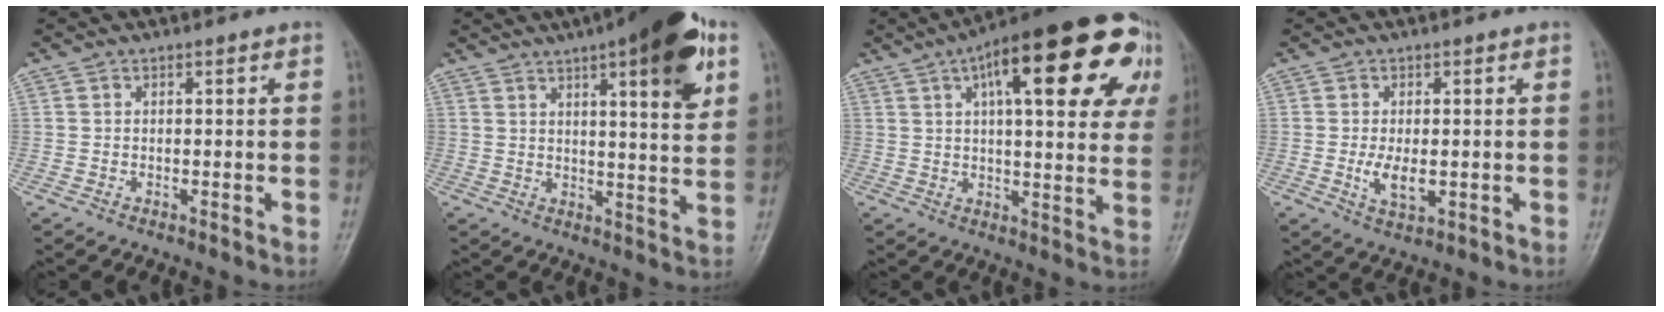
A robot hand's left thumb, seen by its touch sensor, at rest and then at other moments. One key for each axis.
{"total": 17.0, "fx": 8.3, "fy": 4.4, "fz": 14.2, "tx": -0.173, "ty": -0.024, "tz": 0.111}
{"total": 27.2, "fx": 10.7, "fy": 9.3, "fz": 23.2, "tx": -0.302, "ty": 0.018, "tz": 0.142}
{"total": 4.6, "fx": -0.6, "fy": 2.5, "fz": 3.9, "tx": -0.071, "ty": -0.010, "tz": -0.009}